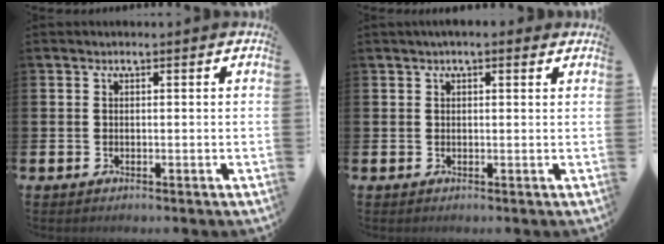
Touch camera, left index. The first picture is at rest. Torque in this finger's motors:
{"motor_torque": [0.92, -1.22, 0.25, 0.20]}